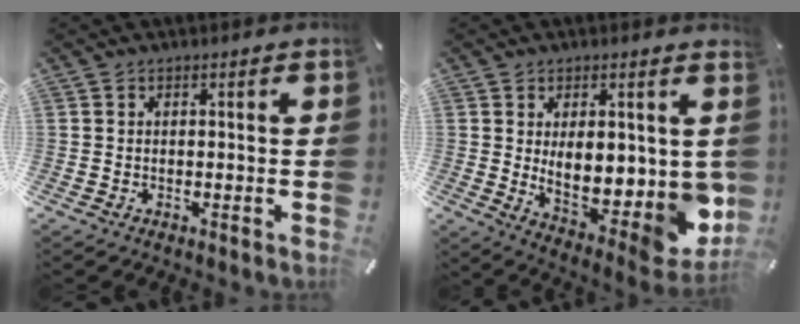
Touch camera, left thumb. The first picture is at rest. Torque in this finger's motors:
{"motor_torque": [0.46, 2.07, 1.56, -1.20, 0.23]}